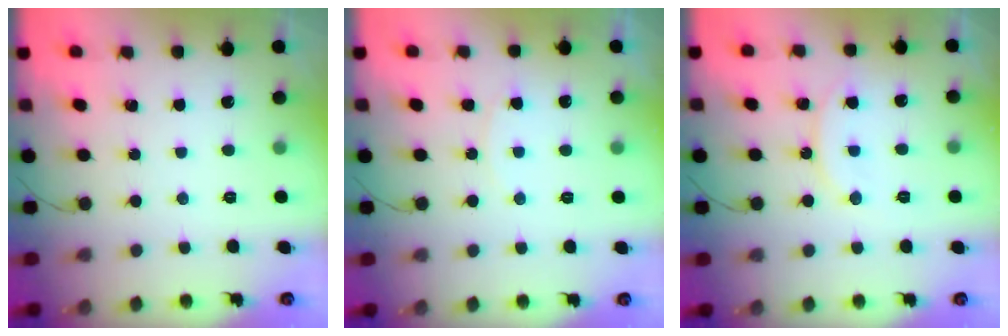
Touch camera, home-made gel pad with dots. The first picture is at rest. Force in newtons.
{"total": 4.3, "press": 4.2, "slide": 0.6}
{"total": 9.2, "press": 9.2, "slide": 0.4}